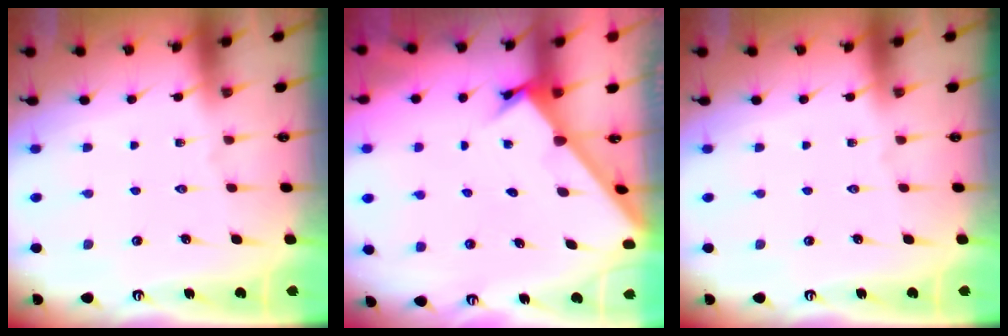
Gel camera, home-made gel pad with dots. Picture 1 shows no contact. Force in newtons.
{"total": 2.1, "press": 2.1, "slide": 0.2}
{"total": 0.0}